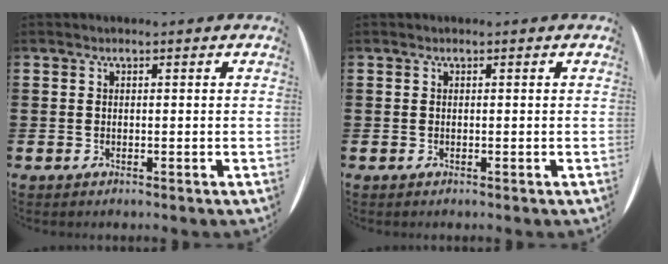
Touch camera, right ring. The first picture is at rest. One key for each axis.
{"total": 0.0}